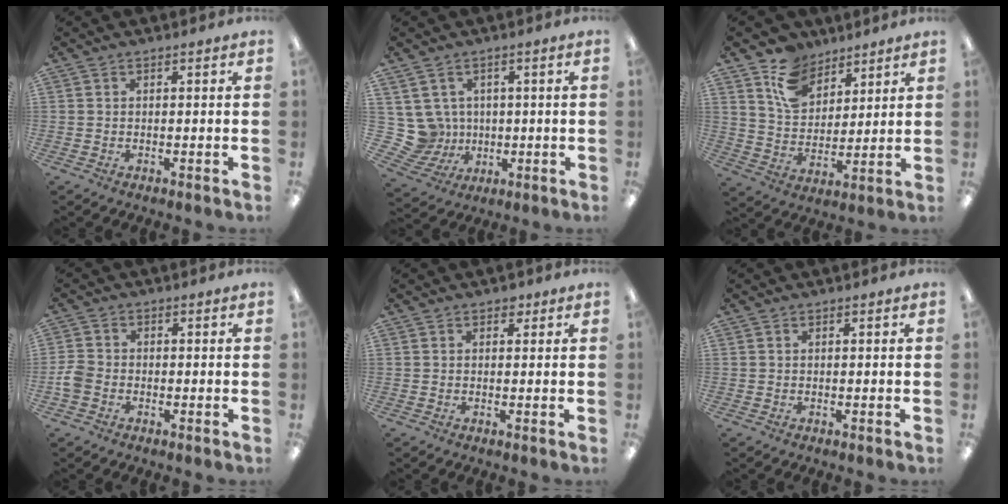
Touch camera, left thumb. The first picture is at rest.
{"total": 8.1, "force": [1.7, 7.8, 1.5], "torque": [-0.068, -0.014, 0.042]}
{"total": 11.6, "force": [8.1, 7.5, 3.7], "torque": [-0.078, -0.041, 0.158]}
{"total": 3.8, "force": [-1.5, 3.0, 1.9], "torque": [-0.034, 0.009, -0.027]}
{"total": 1.6, "force": [0.9, 1.2, 0.7], "torque": [-0.006, -0.001, 0.015]}
{"total": 0.0}